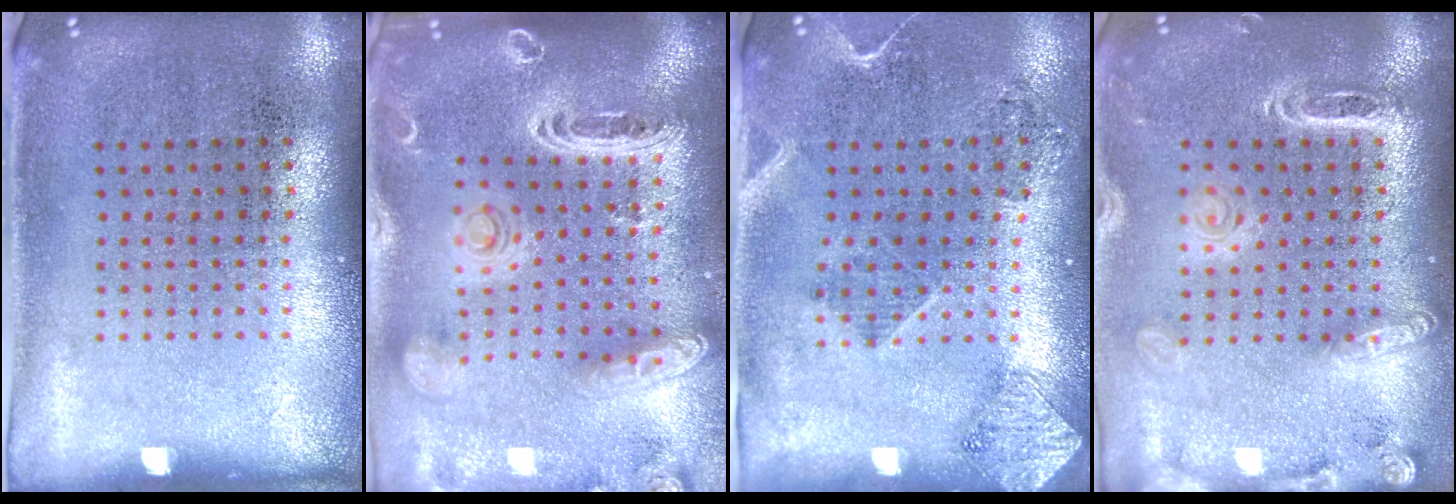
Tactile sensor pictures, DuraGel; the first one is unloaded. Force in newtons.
{"total": 3.4, "press": 2.8, "slide": 1.9}
{"total": 1.9, "press": 1.6, "slide": 1.0}
{"total": 1.9, "press": 1.8, "slide": 0.7}